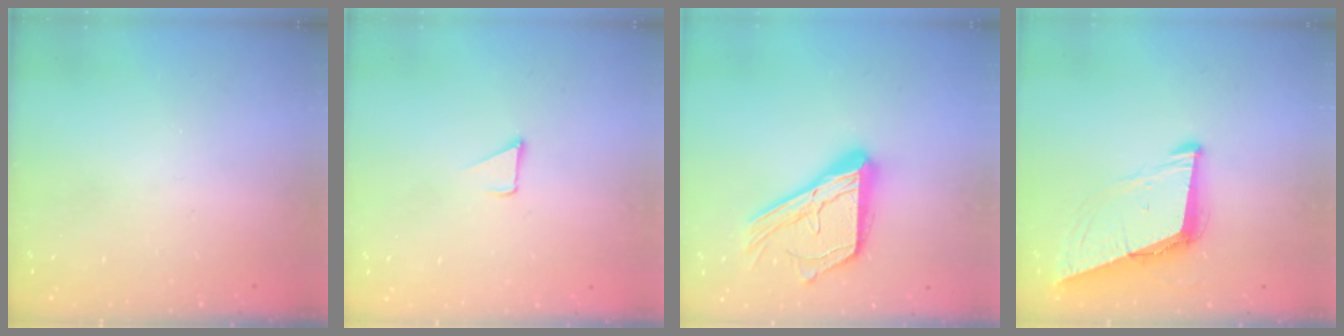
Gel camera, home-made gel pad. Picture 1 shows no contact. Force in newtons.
{"total": 1.7, "press": 1.7, "slide": 0.1}
{"total": 20.1, "press": 20.1, "slide": 1.7}
{"total": 8.6, "press": 7.7, "slide": 3.8}